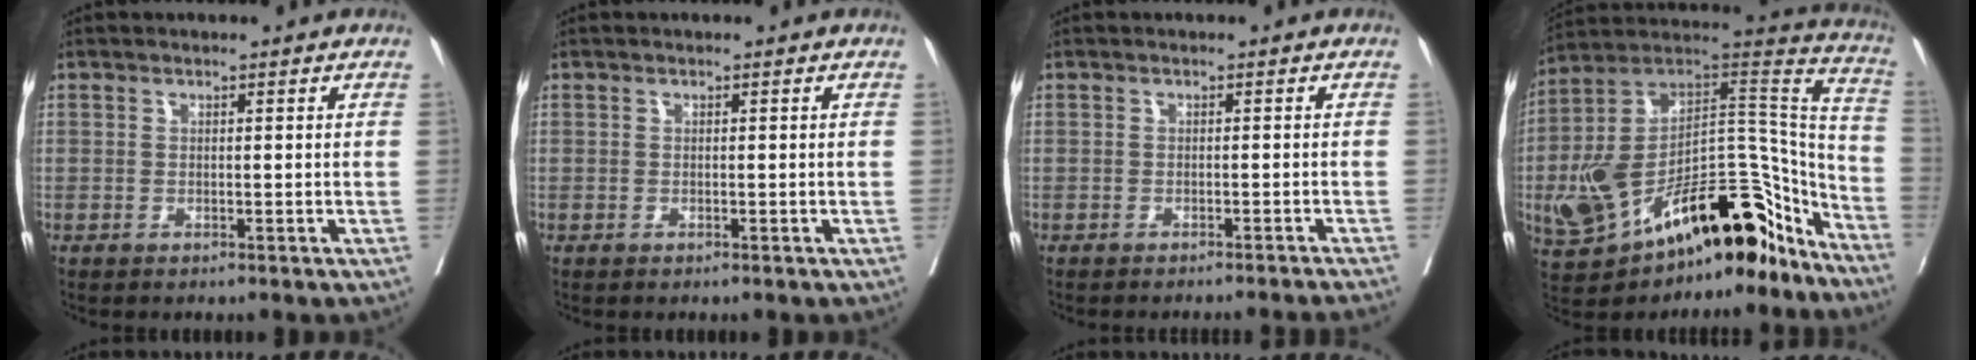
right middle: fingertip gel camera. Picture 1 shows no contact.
{"total": 0.0}
{"total": 6.9, "force": [-6.5, -1.6, 1.8], "torque": [-0.008, -0.021, -0.075]}
{"total": 29.0, "force": [-16.6, 10.0, 21.5], "torque": [-0.326, 0.029, -0.260]}